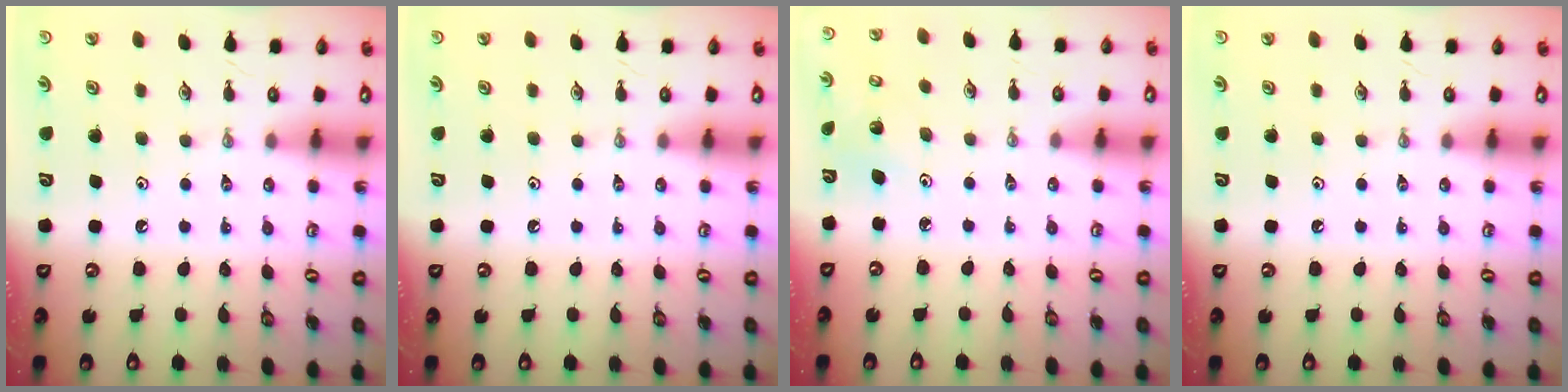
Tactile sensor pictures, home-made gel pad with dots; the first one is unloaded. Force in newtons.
{"total": 0.0}
{"total": 3.8, "press": 3.7, "slide": 1.0}
{"total": 0.0}